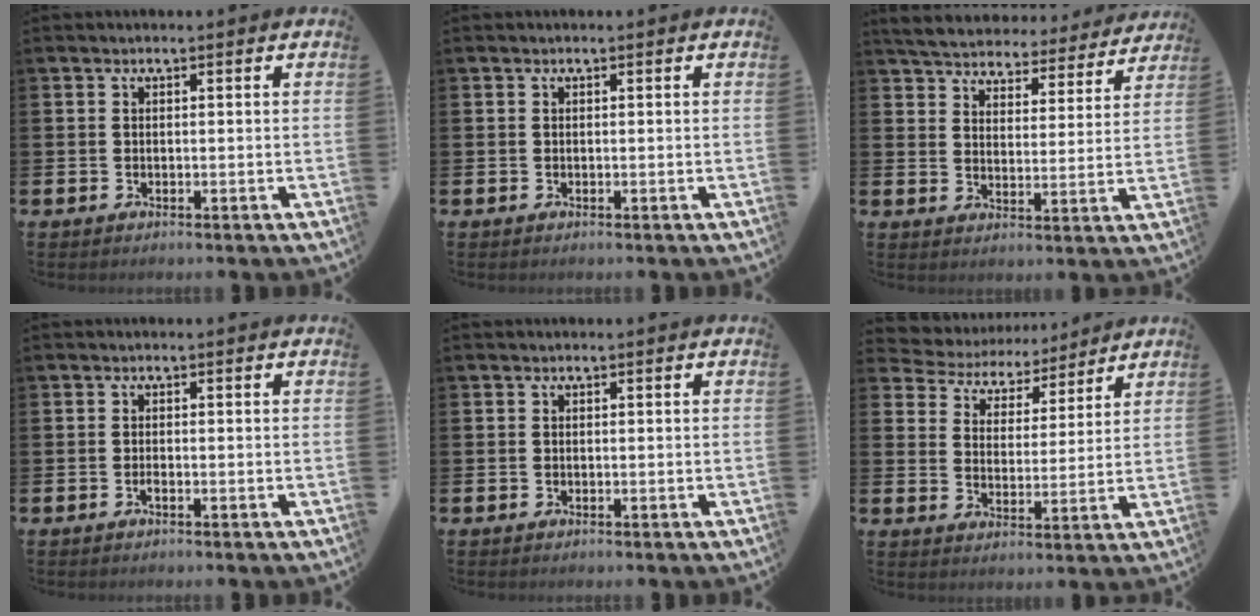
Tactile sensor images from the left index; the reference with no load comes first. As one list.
[{"total": 0.0}, {"total": 5.5, "force": [5.4, 1.0, 0.4], "torque": [-0.035, -0.042, 0.092]}, {"total": 0.5, "force": [-0.4, 0.1, 0.4], "torque": [-0.016, 0.000, -0.005]}, {"total": 0.0}, {"total": 5.3, "force": [4.8, 2.3, -0.1], "torque": [-0.029, -0.041, 0.079]}]